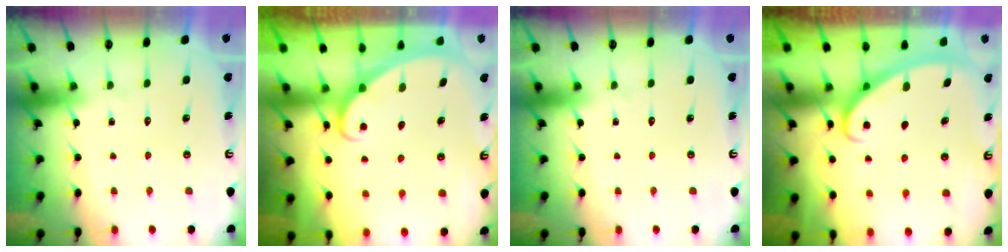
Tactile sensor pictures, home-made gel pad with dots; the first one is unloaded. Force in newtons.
{"total": 2.0, "press": 2.0, "slide": 0.2}
{"total": 0.0}
{"total": 2.8, "press": 2.8, "slide": 0.4}